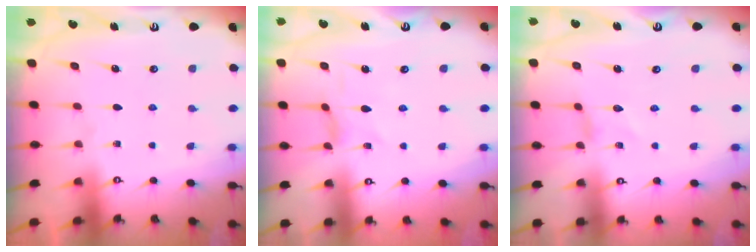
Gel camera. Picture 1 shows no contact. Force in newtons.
{"total": 0.7, "press": 0.7, "slide": 0.2}
{"total": 0.0}